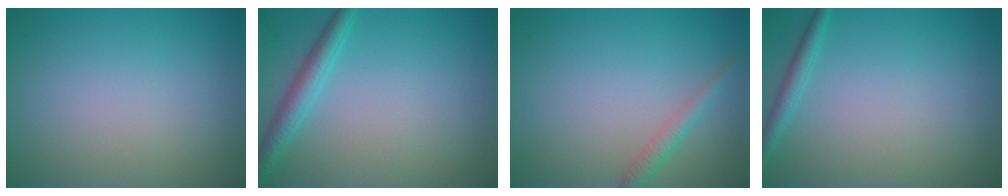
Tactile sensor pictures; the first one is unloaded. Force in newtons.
{"total": 2.5, "press": 2.5, "slide": 0.1}
{"total": 1.5, "press": 1.5, "slide": 0.1}
{"total": 1.5, "press": 1.4, "slide": 0.1}